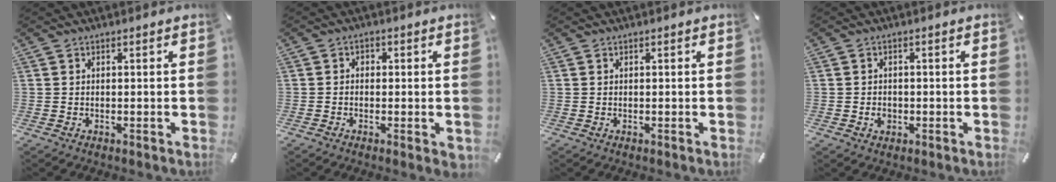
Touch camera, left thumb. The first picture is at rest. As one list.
[{"total": 1.9, "force": [-1.0, 1.2, 0.9], "torque": [-0.016, 0.008, -0.020]}, {"total": 0.0}, {"total": 2.5, "force": [-0.7, 2.0, 1.3], "torque": [-0.027, 0.004, -0.015]}]